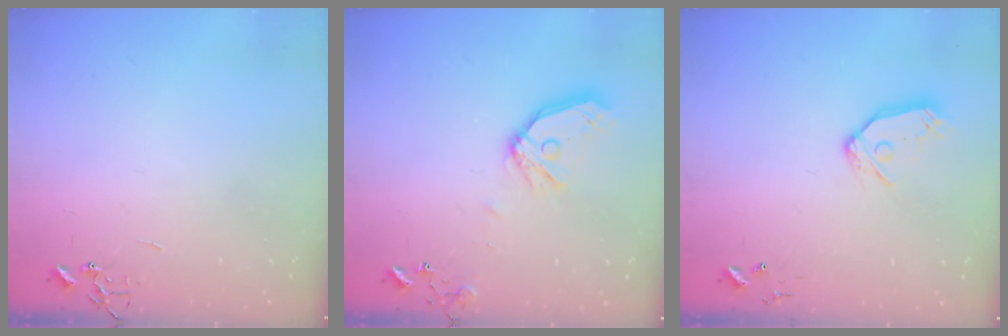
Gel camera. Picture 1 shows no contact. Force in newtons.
{"total": 12.8, "press": 12.7, "slide": 1.8}
{"total": 9.6, "press": 9.6, "slide": 1.0}